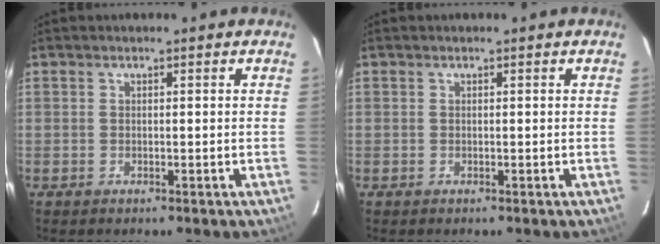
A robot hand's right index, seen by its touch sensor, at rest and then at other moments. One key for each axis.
{"total": 0.0}